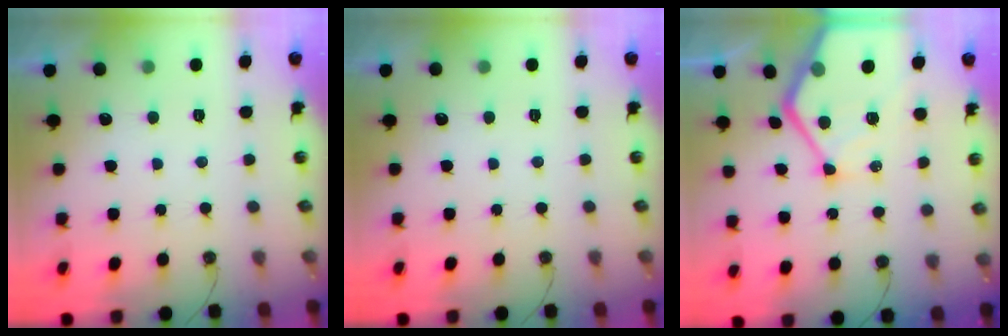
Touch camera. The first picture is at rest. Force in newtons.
{"total": 0.0}
{"total": 17.0, "press": 16.9, "slide": 1.5}